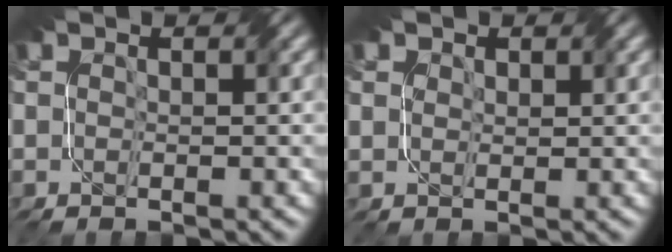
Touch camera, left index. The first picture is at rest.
{"total": 1.8, "force": [1.4, 1.1, -0.3], "torque": [0.008, 0.006, 0.022]}